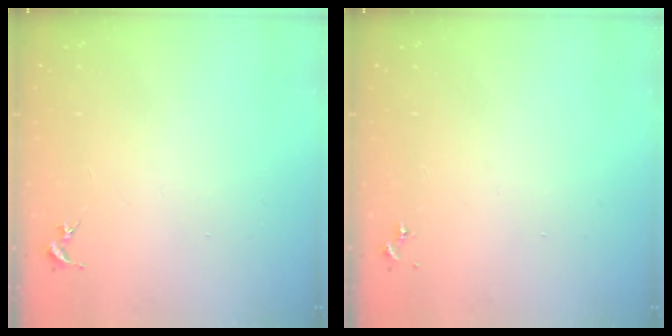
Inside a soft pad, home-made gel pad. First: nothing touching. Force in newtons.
{"total": 0.0}